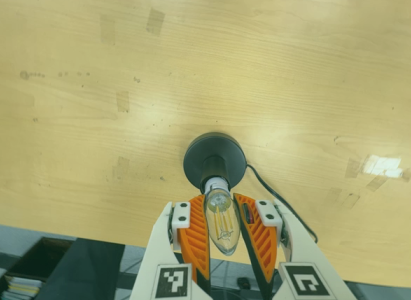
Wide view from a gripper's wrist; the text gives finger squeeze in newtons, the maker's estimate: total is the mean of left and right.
{"total": 14.0, "left": 14.2, "right": 13.7}